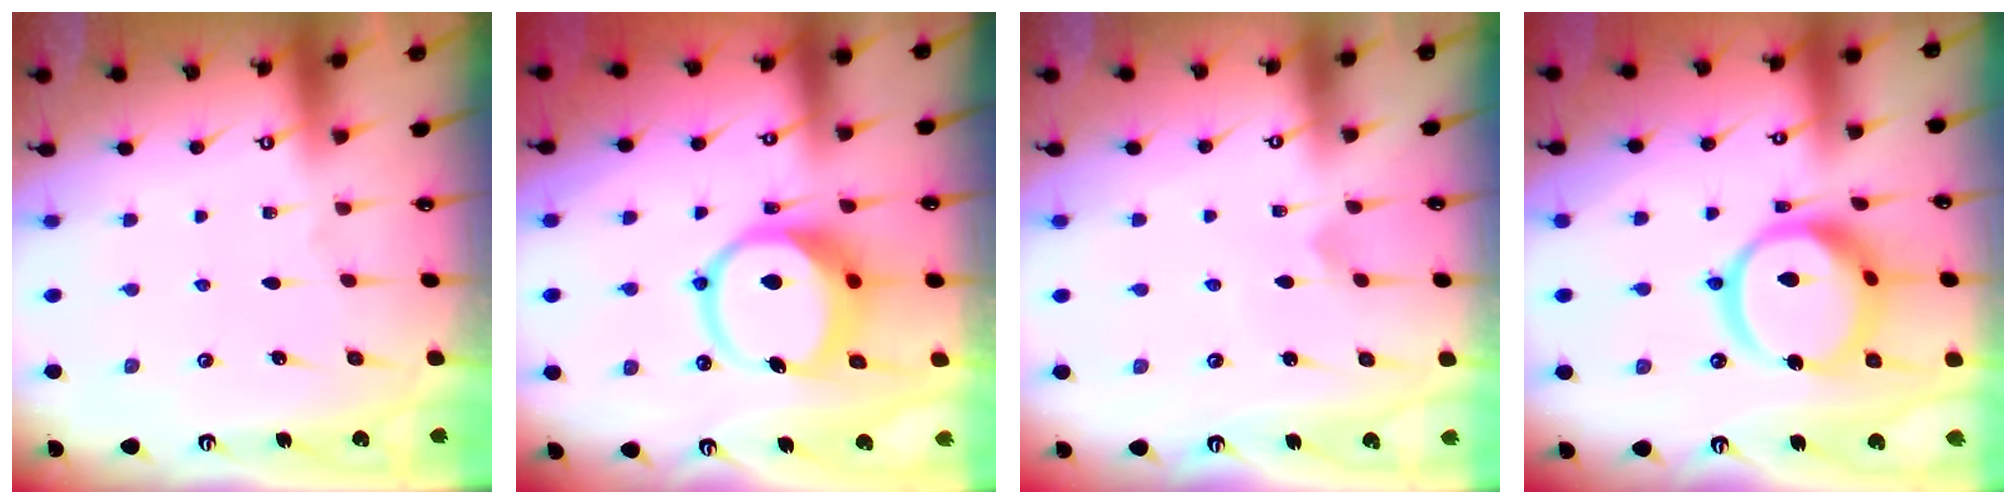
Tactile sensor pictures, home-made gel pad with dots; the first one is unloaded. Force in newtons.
{"total": 12.2, "press": 12.1, "slide": 1.7}
{"total": 2.9, "press": 2.9, "slide": 0.2}
{"total": 18.5, "press": 18.4, "slide": 2.1}